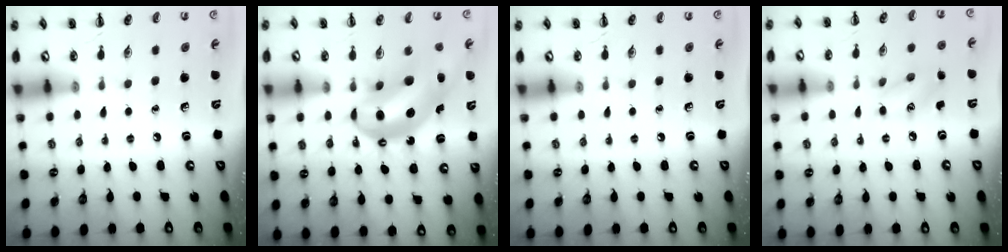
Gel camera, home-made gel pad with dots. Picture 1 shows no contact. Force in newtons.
{"total": 13.3, "press": 12.7, "slide": 3.7}
{"total": 0.0}
{"total": 7.7, "press": 7.6, "slide": 0.7}